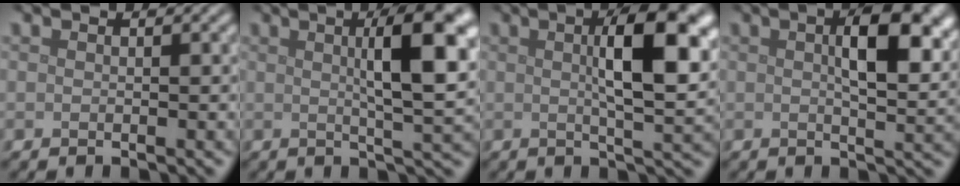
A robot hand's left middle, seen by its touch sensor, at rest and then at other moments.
{"total": 8.7, "force": [2.1, 2.1, 8.2], "torque": [-0.101, 0.012, 0.030]}
{"total": 9.3, "force": [2.0, 2.7, 8.7], "torque": [-0.120, 0.009, 0.029]}
{"total": 7.8, "force": [2.0, 3.0, 6.9], "torque": [-0.097, 0.006, 0.032]}